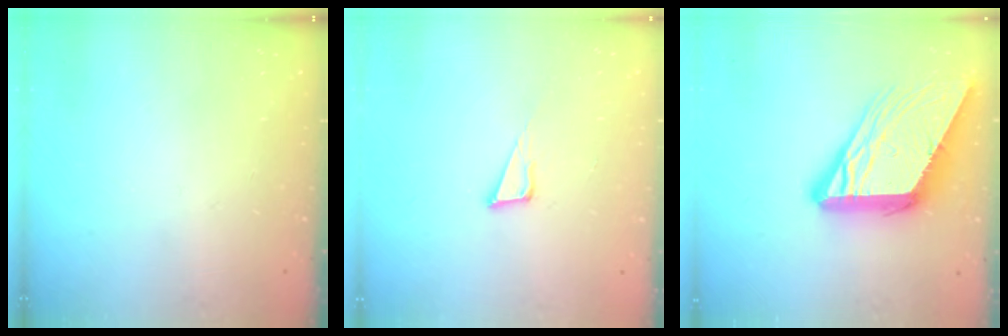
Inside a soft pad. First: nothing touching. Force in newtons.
{"total": 6.1, "press": 5.5, "slide": 2.7}
{"total": 19.3, "press": 19.2, "slide": 2.3}